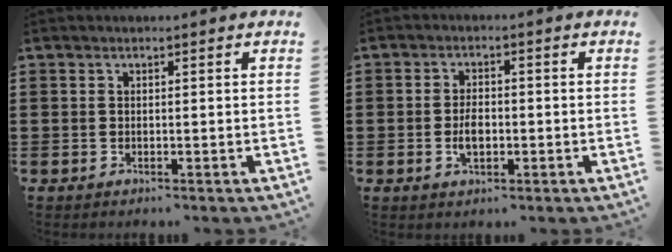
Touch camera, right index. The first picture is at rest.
{"total": 3.4, "force": [-0.6, 1.9, 2.8], "torque": [-0.052, 0.003, -0.010]}